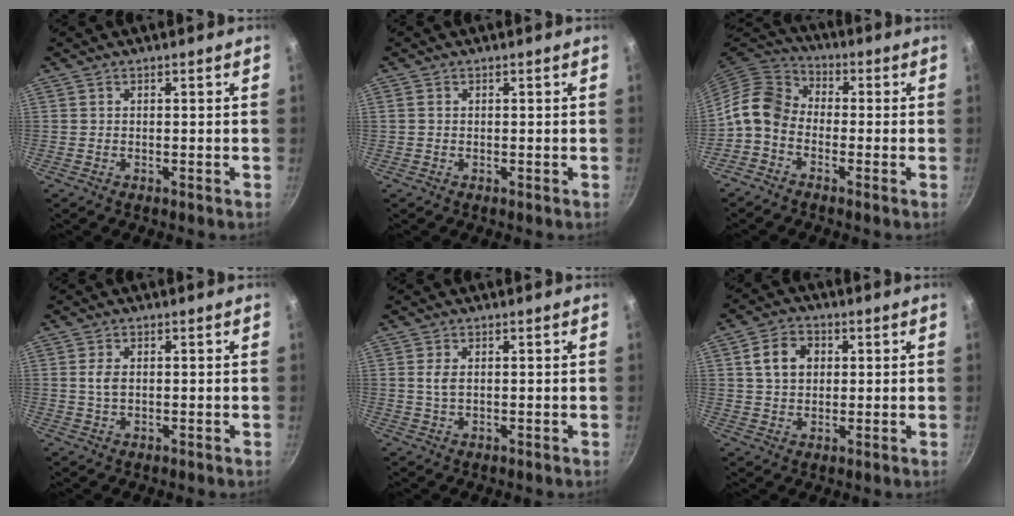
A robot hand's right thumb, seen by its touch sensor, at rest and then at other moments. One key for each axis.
{"total": 0.7, "fx": 0.1, "fy": 0.6, "fz": 0.4, "tx": -0.007, "ty": 0.002, "tz": 0.000}
{"total": 8.4, "fx": -2.4, "fy": 6.3, "fz": 4.9, "tx": -0.082, "ty": 0.041, "tz": -0.071}
{"total": 2.6, "fx": 0.4, "fy": 1.5, "fz": 2.0, "tx": -0.037, "ty": 0.000, "tz": 0.008}
{"total": 2.3, "fx": 0.5, "fy": 1.2, "fz": 1.9, "tx": -0.036, "ty": -0.002, "tz": 0.010}
{"total": 7.2, "fx": 1.8, "fy": 5.5, "fz": 4.4, "tx": -0.059, "ty": 0.006, "tz": 0.026}